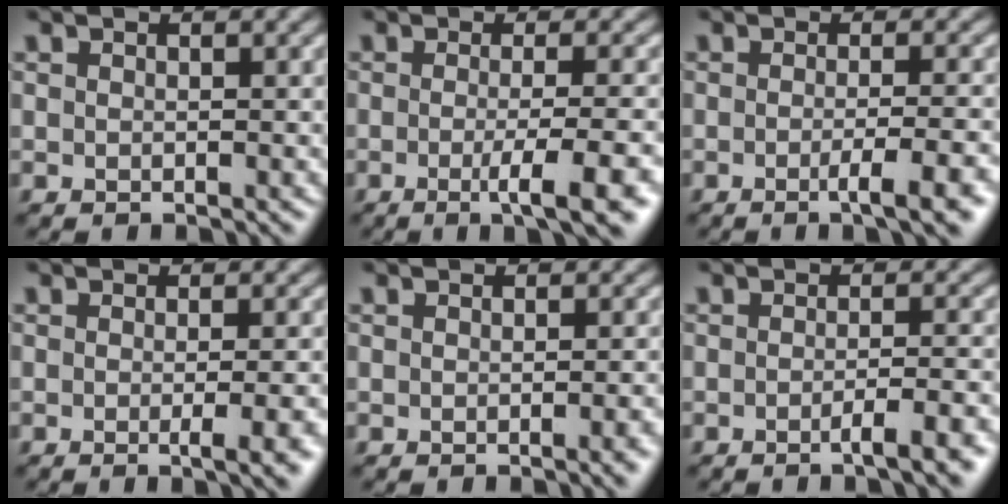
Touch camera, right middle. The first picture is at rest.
{"total": 5.4, "force": [-1.6, 1.1, 5.0], "torque": [-0.067, -0.008, -0.027]}
{"total": 4.2, "force": [-1.5, 0.9, 3.9], "torque": [-0.048, -0.002, -0.027]}
{"total": 4.4, "force": [-1.0, 1.4, 4.1], "torque": [-0.038, -0.005, -0.010]}
{"total": 2.0, "force": [-0.6, 0.6, 1.9], "torque": [-0.016, -0.001, -0.007]}
{"total": 3.5, "force": [-1.7, 0.9, 2.9], "torque": [-0.035, 0.003, -0.035]}